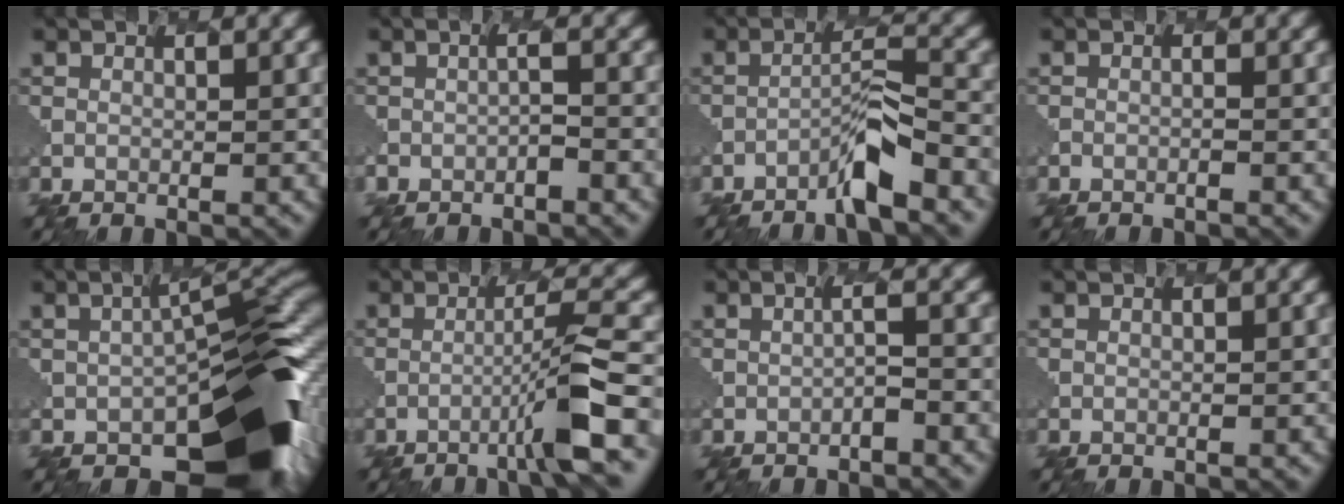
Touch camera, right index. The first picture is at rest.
{"total": 1.8, "force": [-1.5, -0.2, -0.9], "torque": [-0.016, -0.007, -0.029]}
{"total": 3.7, "force": [-3.6, -0.7, 0.2], "torque": [-0.043, 0.011, -0.077]}
{"total": 1.7, "force": [-1.4, -0.3, -0.9], "torque": [-0.004, -0.001, -0.022]}
{"total": 11.6, "force": [-4.1, 5.7, 9.2], "torque": [-0.135, -0.023, -0.073]}
{"total": 3.6, "force": [-2.1, -1.2, 2.8], "torque": [-0.076, 0.016, -0.061]}
{"total": 0.9, "force": [-0.5, -0.5, -0.5], "torque": [-0.022, -0.002, -0.018]}
{"total": 1.0, "force": [0.1, 0.5, 0.8], "torque": [-0.002, 0.007, -0.001]}